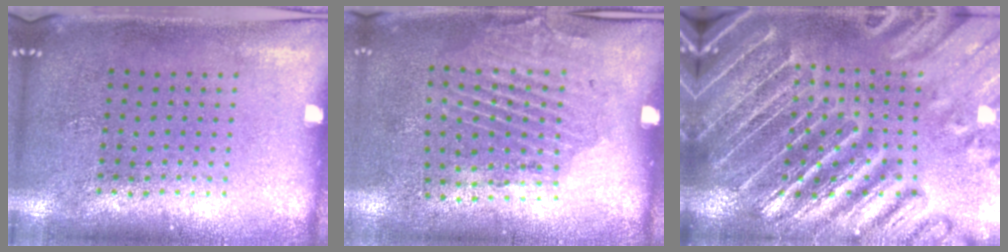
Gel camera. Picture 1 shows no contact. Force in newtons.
{"total": 1.9, "press": 1.2, "slide": 1.5}
{"total": 5.0, "press": 4.5, "slide": 2.3}